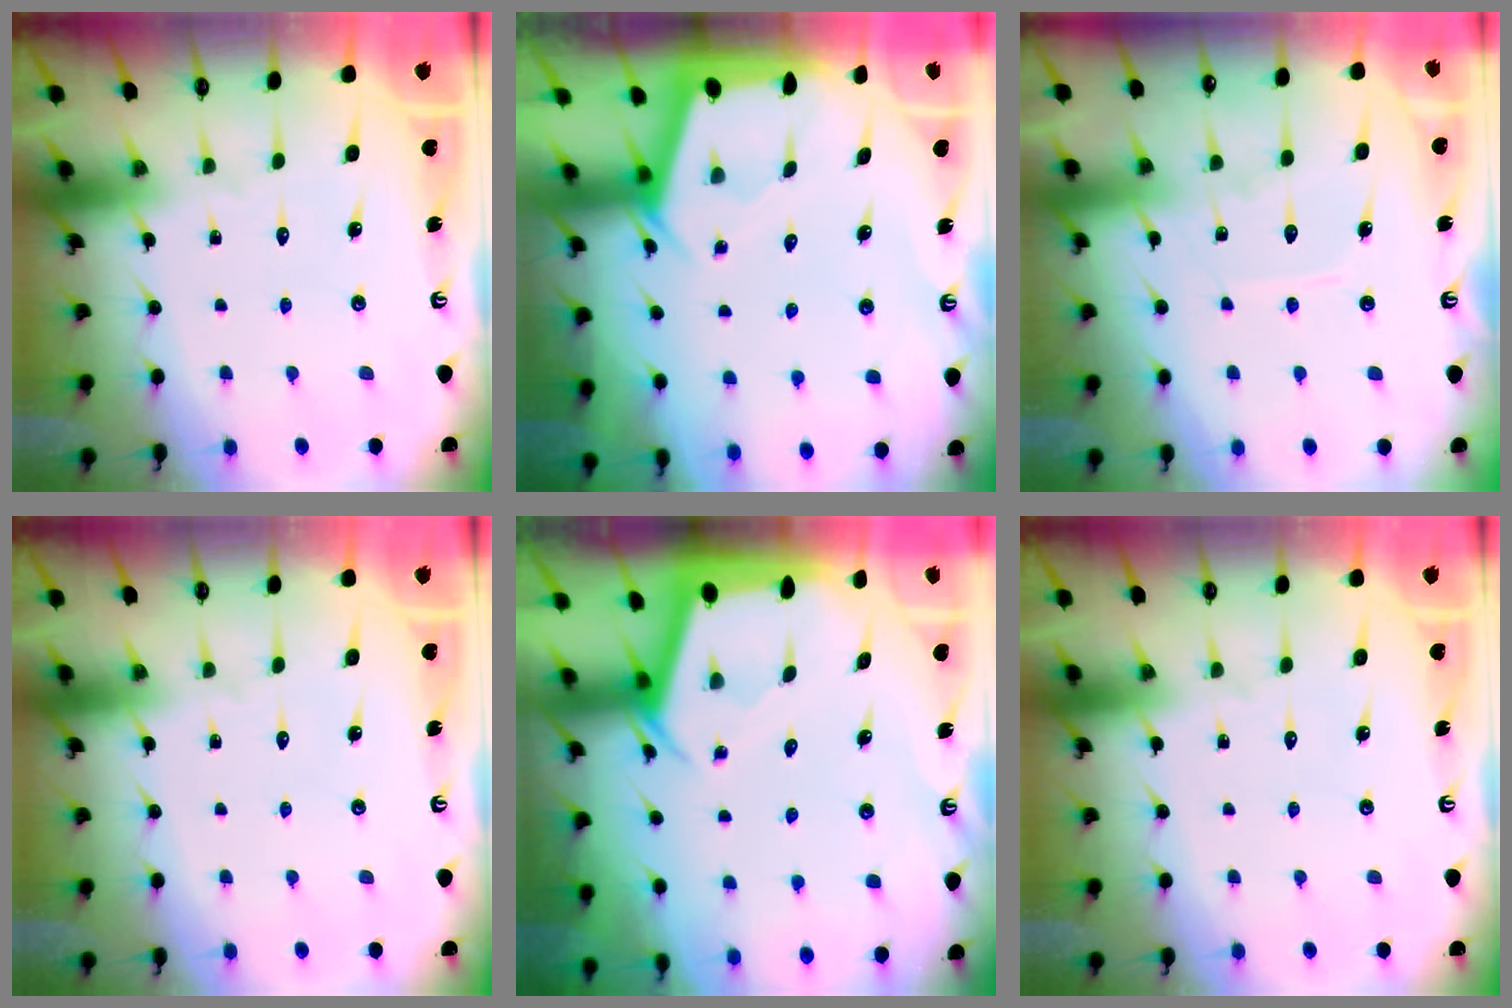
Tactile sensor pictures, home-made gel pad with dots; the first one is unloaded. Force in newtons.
{"total": 2.4, "press": 2.3, "slide": 0.3}
{"total": 7.1, "press": 7.0, "slide": 0.8}
{"total": 0.0}
{"total": 4.0, "press": 3.9, "slide": 0.3}
{"total": 0.0}